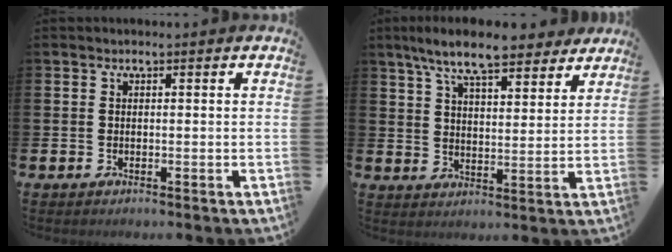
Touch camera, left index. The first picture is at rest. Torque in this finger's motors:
{"motor_torque": [1.03, -1.11, 1.05, 0.21]}